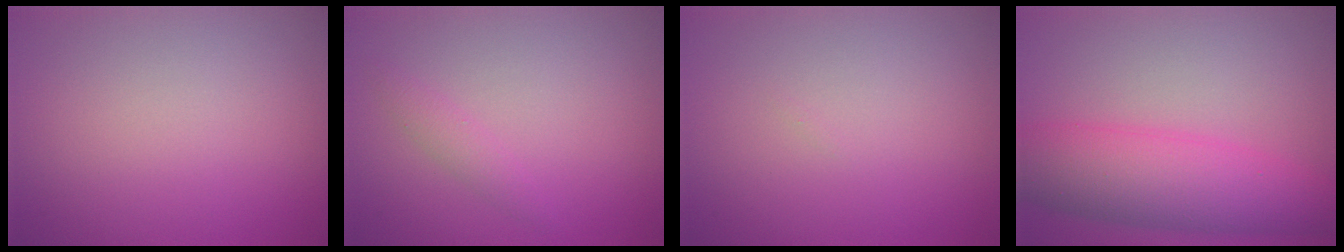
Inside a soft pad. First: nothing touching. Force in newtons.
{"total": 1.2, "press": 1.2, "slide": 0.0}
{"total": 0.0}
{"total": 7.4, "press": 7.4, "slide": 0.2}